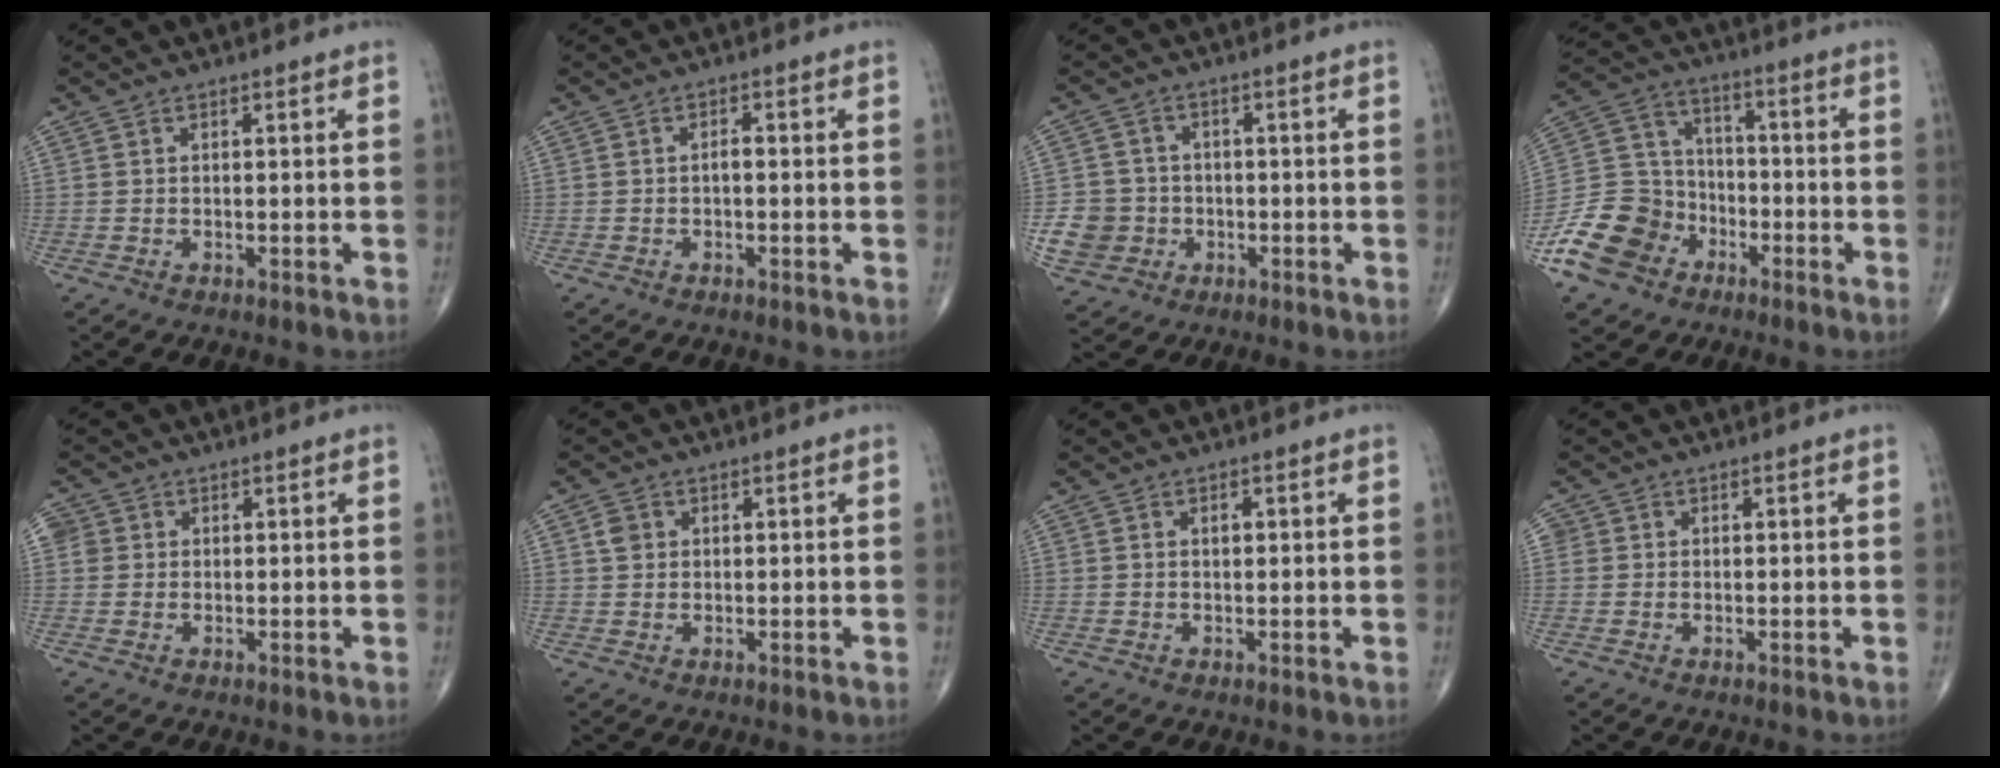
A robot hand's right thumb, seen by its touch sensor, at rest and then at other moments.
{"total": 1.2, "force": [-0.3, 0.5, 1.0], "torque": [-0.013, 0.004, -0.009]}
{"total": 6.9, "force": [-1.6, 6.6, 1.6], "torque": [-0.012, 0.011, -0.026]}
{"total": 13.3, "force": [-7.1, 10.1, 4.9], "torque": [-0.074, 0.056, -0.137]}
{"total": 2.7, "force": [0.5, 2.6, 0.5], "torque": [0.006, 0.005, 0.008]}
{"total": 2.4, "force": [0.7, 2.0, 1.0], "torque": [-0.011, 0.000, 0.012]}
{"total": 1.2, "force": [0.3, 0.7, 0.9], "torque": [-0.012, 0.000, 0.005]}
{"total": 1.4, "force": [0.2, 1.4, 0.2], "torque": [0.007, 0.003, 0.001]}